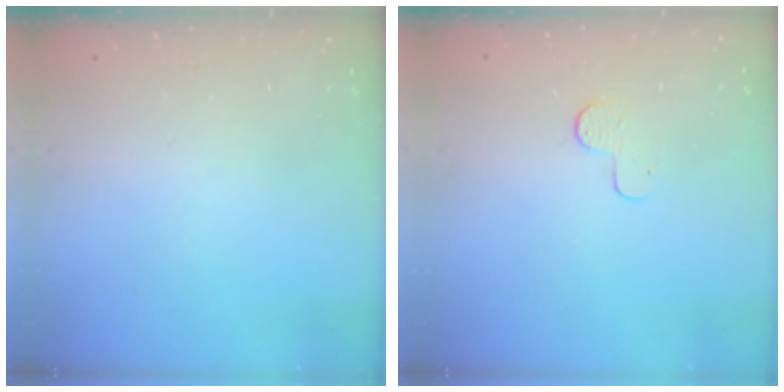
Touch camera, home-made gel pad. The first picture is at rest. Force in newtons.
{"total": 5.0, "press": 5.0, "slide": 0.4}